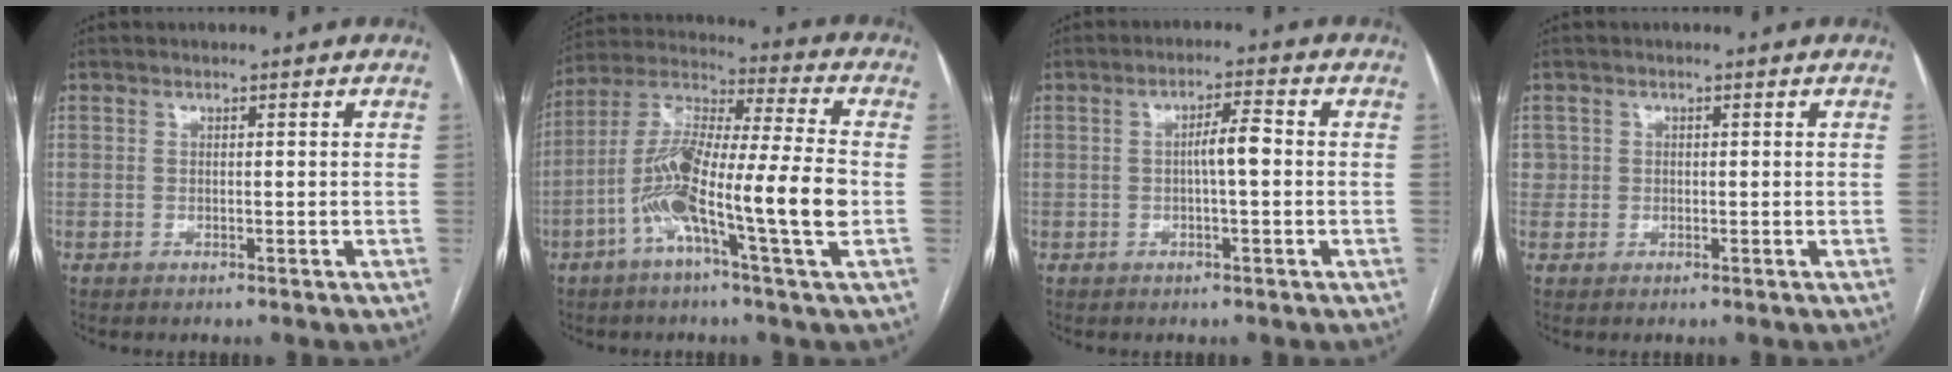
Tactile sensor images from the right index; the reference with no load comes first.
{"total": 16.5, "force": [-4.5, 0.4, 15.9], "torque": [-0.302, 0.007, -0.092]}
{"total": 3.8, "force": [-0.2, 0.5, 3.8], "torque": [-0.066, 0.010, -0.002]}
{"total": 1.7, "force": [0.2, 1.7, 0.1], "torque": [0.011, 0.008, 0.002]}